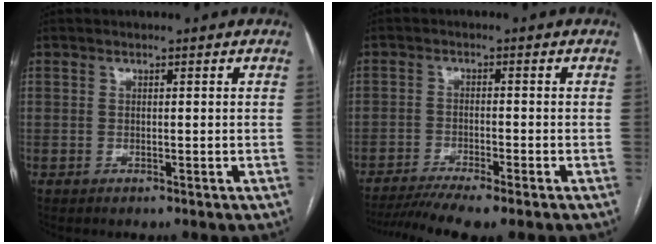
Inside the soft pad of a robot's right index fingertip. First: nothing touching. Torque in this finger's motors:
{"motor_torque": [1.12, -1.02, 0.43, 0.09]}